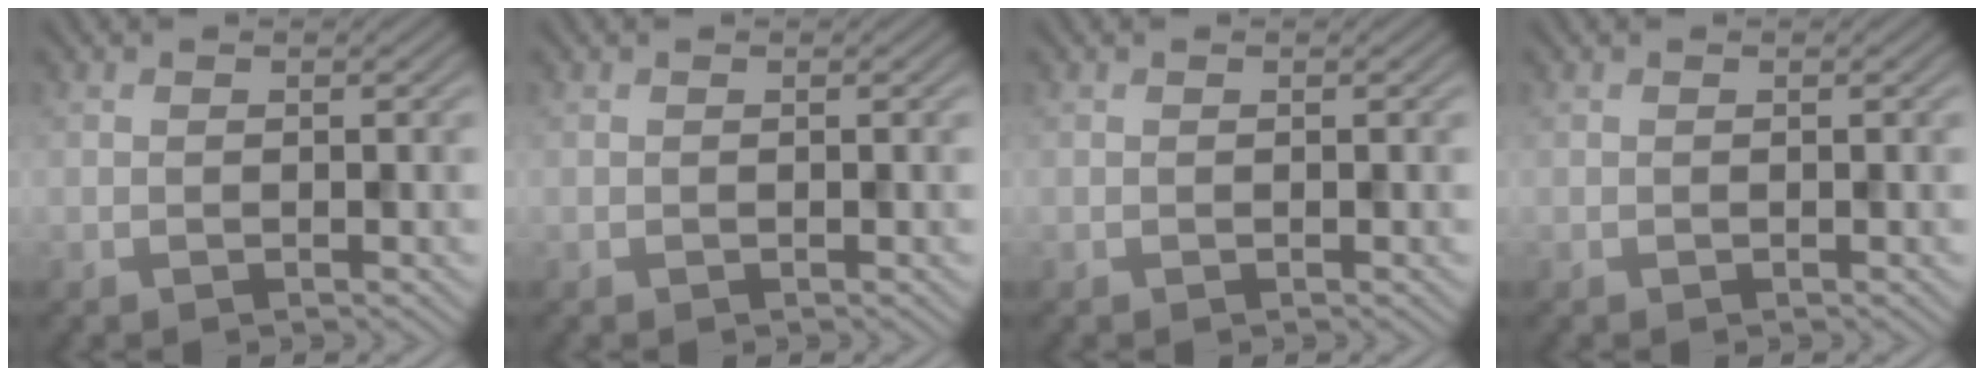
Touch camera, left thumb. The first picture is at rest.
{"total": 0.0}
{"total": 0.0}
{"total": 0.0}